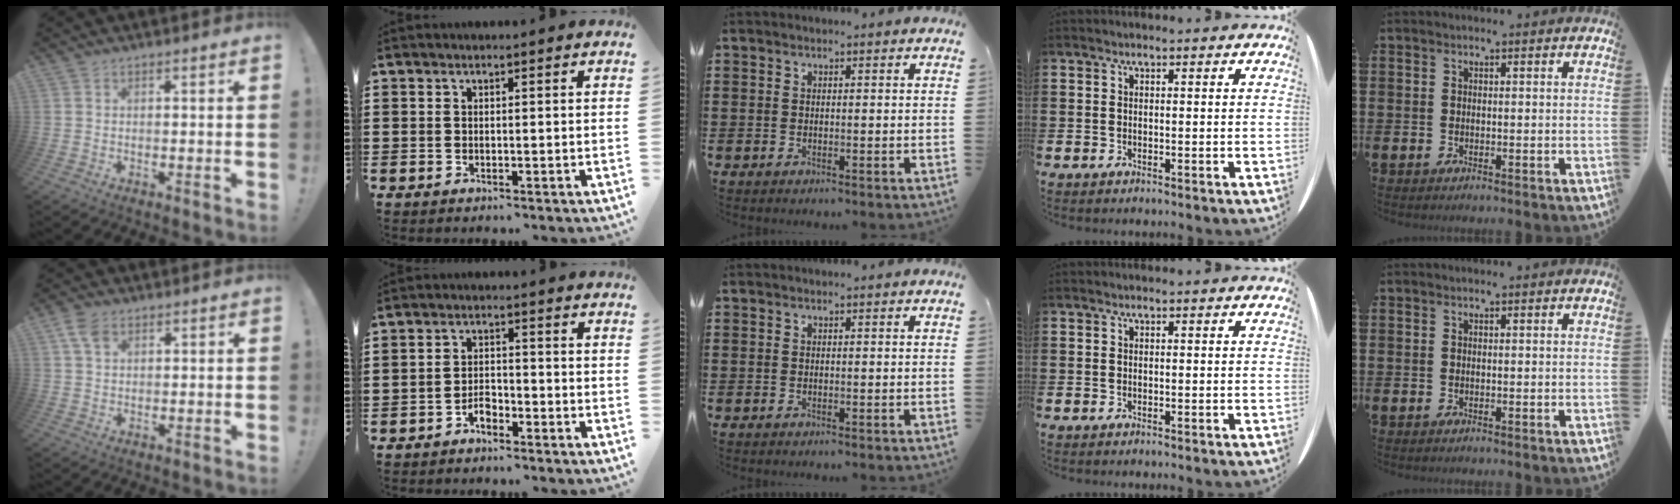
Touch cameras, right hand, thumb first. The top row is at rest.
{"thumb": {"total": 5.0, "force": [2.3, 3.1, 3.2], "torque": [-0.061, 0.001, 0.044]}, "index": {"total": 2.7, "force": [-2.1, 1.1, 1.2], "torque": [-0.026, 0.006, -0.044]}}